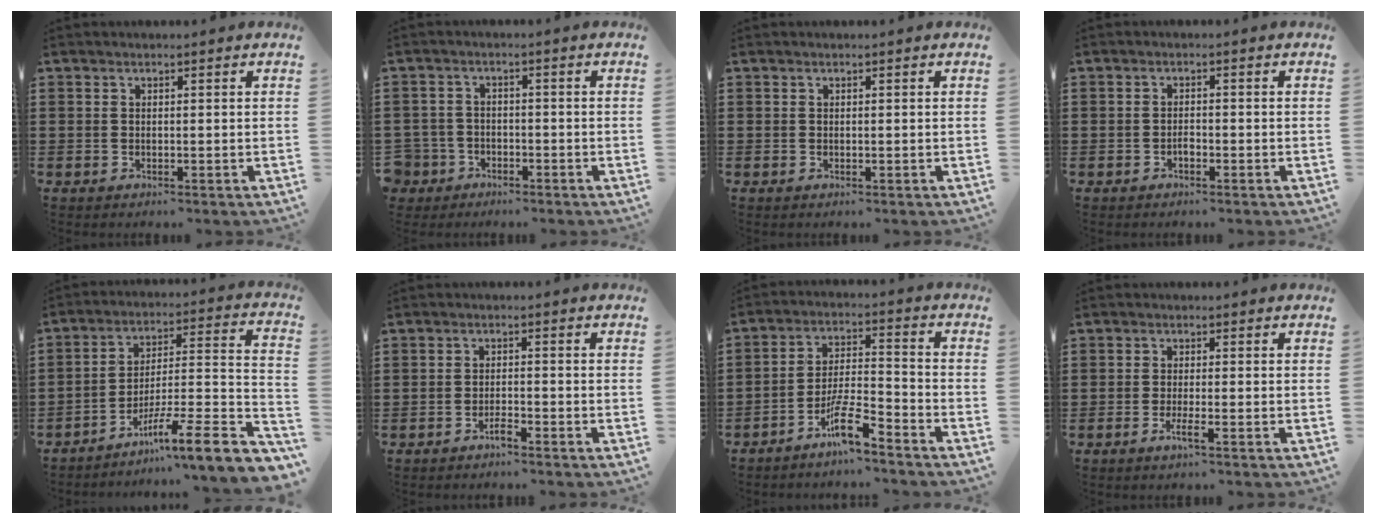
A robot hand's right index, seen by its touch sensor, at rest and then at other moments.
{"total": 3.3, "force": [-2.5, 2.1, 0.3], "torque": [-0.030, 0.000, -0.056]}
{"total": 0.0}
{"total": 1.3, "force": [-0.7, 0.7, 0.9], "torque": [-0.018, -0.001, -0.014]}
{"total": 10.2, "force": [-6.9, 0.6, 7.5], "torque": [-0.103, -0.004, -0.133]}
{"total": 1.9, "force": [-1.6, 0.2, 1.1], "torque": [-0.021, -0.001, -0.029]}
{"total": 7.8, "force": [-5.8, 1.2, 5.1], "torque": [-0.108, 0.001, -0.111]}
{"total": 2.4, "force": [-1.4, 0.1, 2.0], "torque": [-0.041, -0.004, -0.027]}